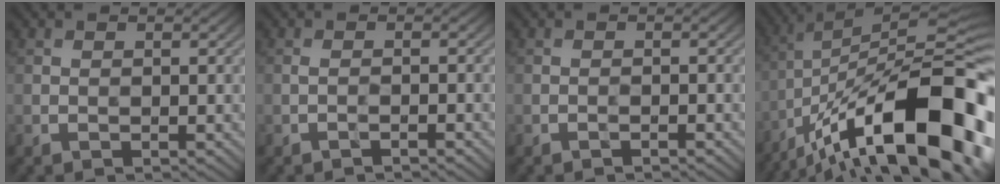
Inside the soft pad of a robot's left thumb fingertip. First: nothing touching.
{"total": 1.3, "force": [-0.9, 0.1, 1.0], "torque": [-0.017, 0.006, -0.024]}
{"total": 0.8, "force": [-0.7, 0.0, 0.5], "torque": [-0.007, 0.003, -0.014]}
{"total": 21.5, "force": [-11.5, 6.9, 16.8], "torque": [-0.253, 0.005, -0.185]}